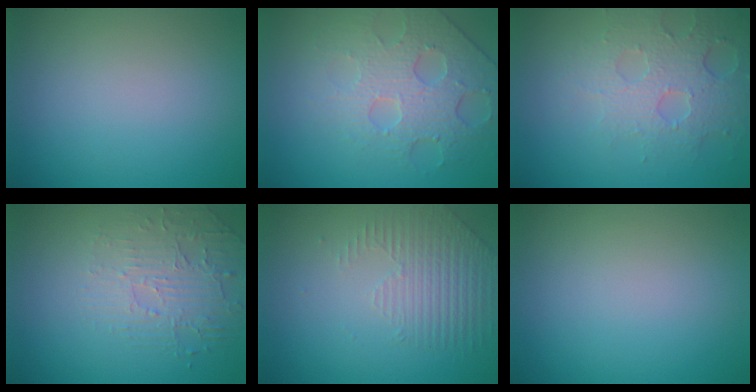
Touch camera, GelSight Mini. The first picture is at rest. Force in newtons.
{"total": 4.1, "press": 3.9, "slide": 1.3}
{"total": 3.8, "press": 3.8, "slide": 0.7}
{"total": 2.2, "press": 1.7, "slide": 1.5}
{"total": 1.7, "press": 1.3, "slide": 1.1}
{"total": 0.0}